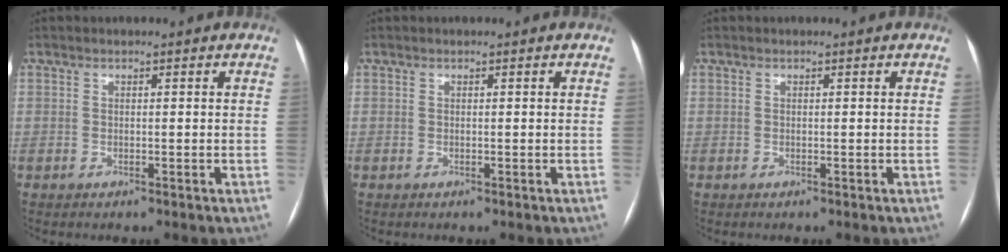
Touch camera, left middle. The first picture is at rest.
{"total": 0.0}
{"total": 0.0}